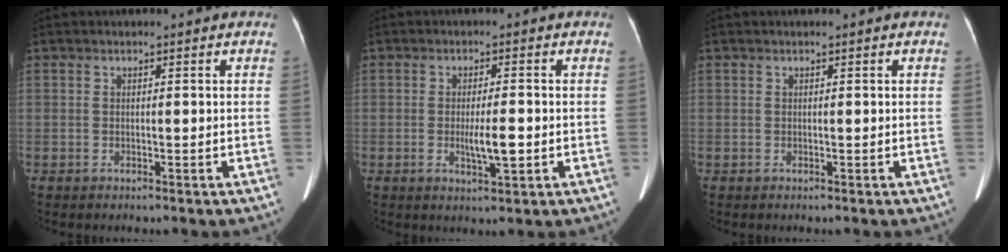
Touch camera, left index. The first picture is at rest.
{"total": 4.0, "force": [-0.8, 0.6, 3.9], "torque": [-0.072, -0.004, -0.012]}
{"total": 0.0}